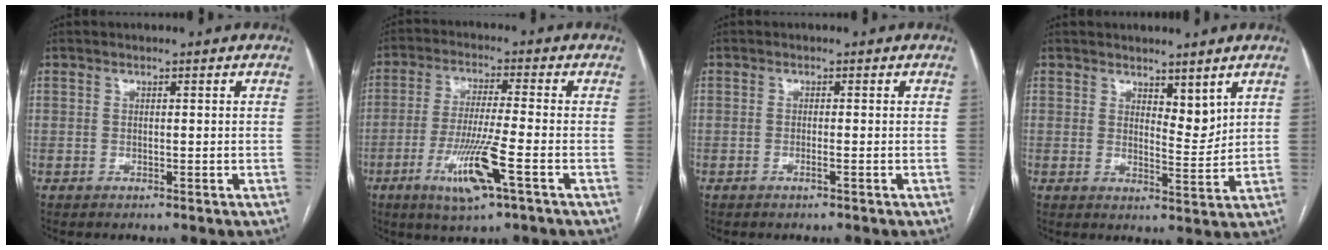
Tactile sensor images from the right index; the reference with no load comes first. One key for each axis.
{"total": 8.4, "fx": -3.0, "fy": -0.4, "fz": 7.9, "tx": -0.156, "ty": -0.026, "tz": -0.058}
{"total": 0.8, "fx": -0.4, "fy": -0.1, "fz": 0.6, "tx": -0.013, "ty": 0.000, "tz": -0.007}
{"total": 4.1, "fx": 2.9, "fy": 1.5, "fz": 2.4, "tx": -0.034, "ty": -0.013, "tz": 0.052}